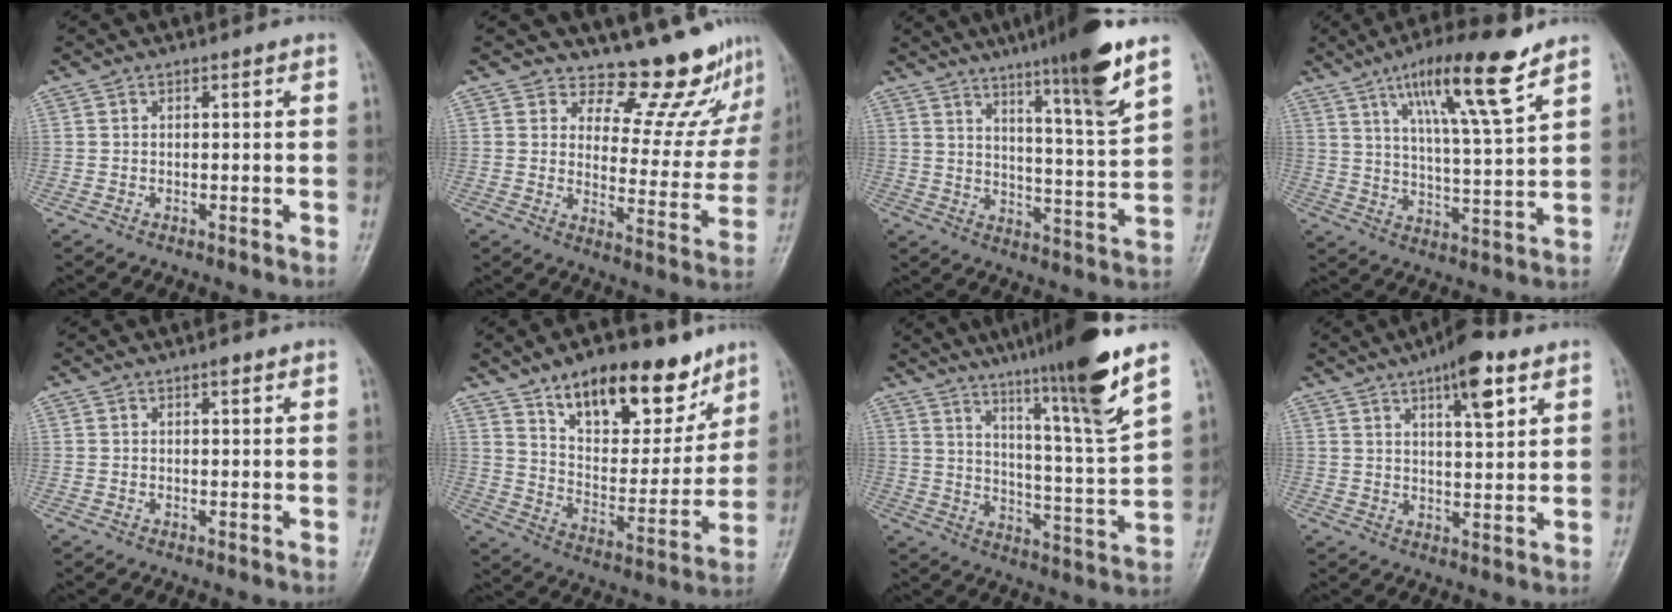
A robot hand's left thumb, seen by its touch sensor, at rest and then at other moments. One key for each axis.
{"total": 12.8, "fx": 11.9, "fy": 4.1, "fz": 2.5, "tx": 0.010, "ty": -0.118, "tz": 0.147}
{"total": 15.0, "fx": 9.7, "fy": 0.5, "fz": 11.5, "tx": -0.170, "ty": -0.056, "tz": 0.150}
{"total": 14.5, "fx": 9.0, "fy": 1.7, "fz": 11.2, "tx": -0.186, "ty": -0.044, "tz": 0.155}
{"total": 1.0, "fx": 0.6, "fy": 0.3, "fz": 0.7, "tx": -0.010, "ty": -0.002, "tz": 0.010}
{"total": 20.4, "fx": 13.4, "fy": 9.4, "fz": 12.1, "tx": -0.128, "ty": -0.067, "tz": 0.222}
{"total": 18.0, "fx": 12.5, "fy": -0.5, "fz": 13.0, "tx": -0.191, "ty": -0.068, "tz": 0.195}
{"total": 9.3, "fx": 5.2, "fy": 2.7, "fz": 7.2, "tx": -0.098, "ty": -0.021, "tz": 0.078}